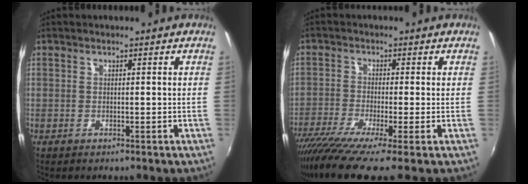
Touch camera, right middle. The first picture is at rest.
{"total": 8.5, "force": [-6.9, -0.9, 4.9], "torque": [-0.113, -0.038, -0.130]}